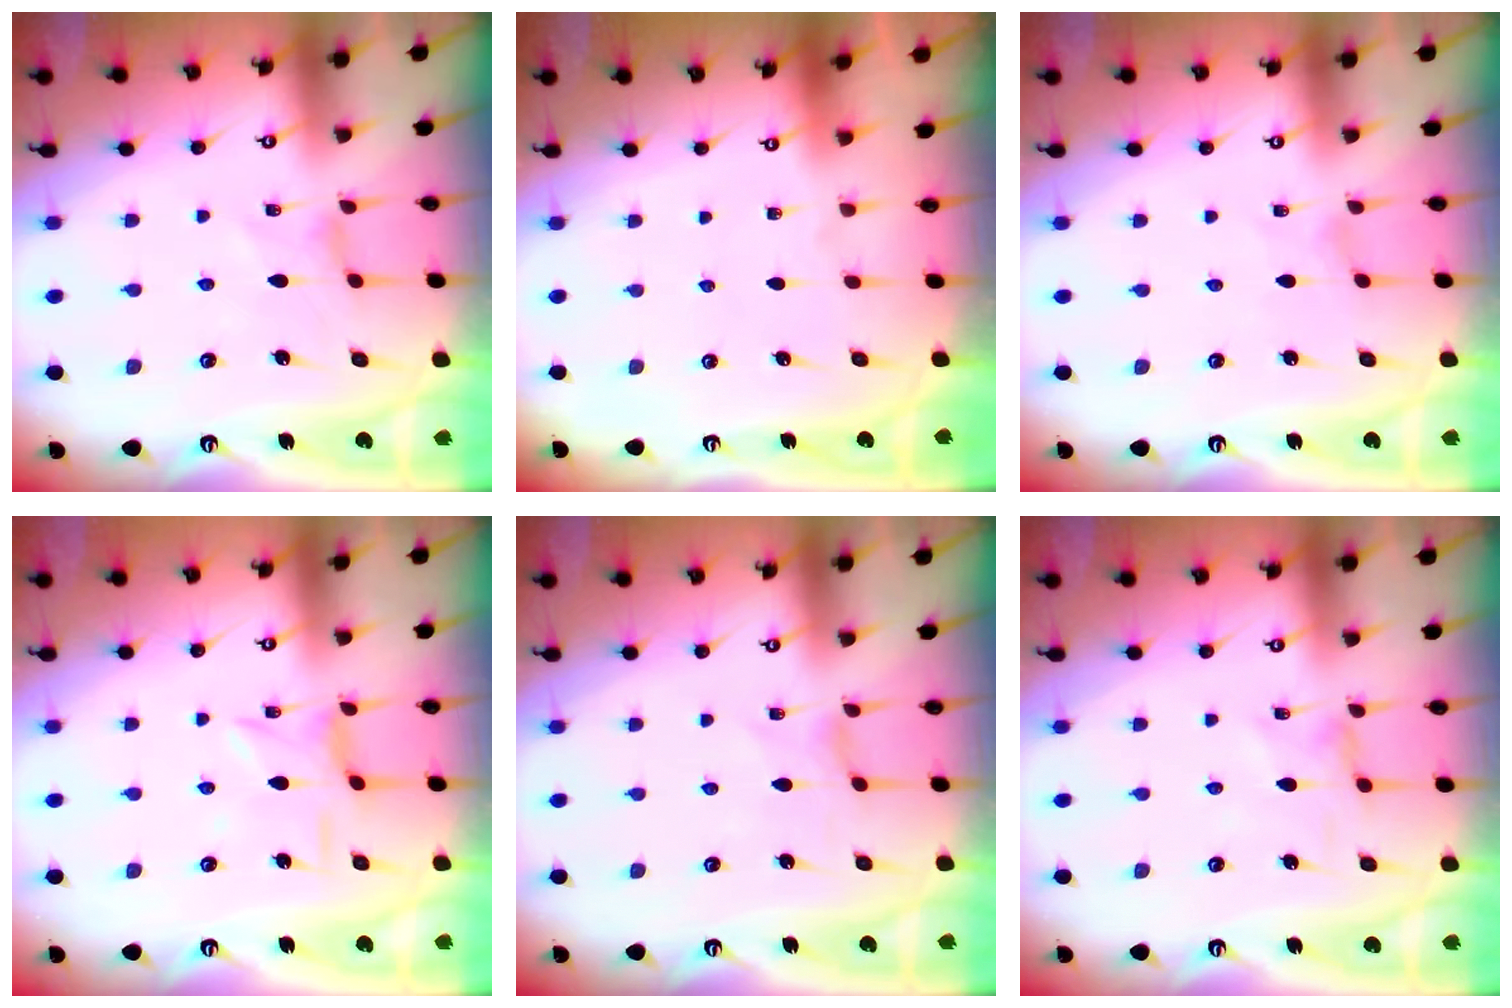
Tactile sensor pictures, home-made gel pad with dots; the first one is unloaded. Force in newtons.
{"total": 0.0}
{"total": 0.0}
{"total": 1.6, "press": 1.6, "slide": 0.5}
{"total": 0.0}
{"total": 0.7, "press": 0.7, "slide": 0.3}